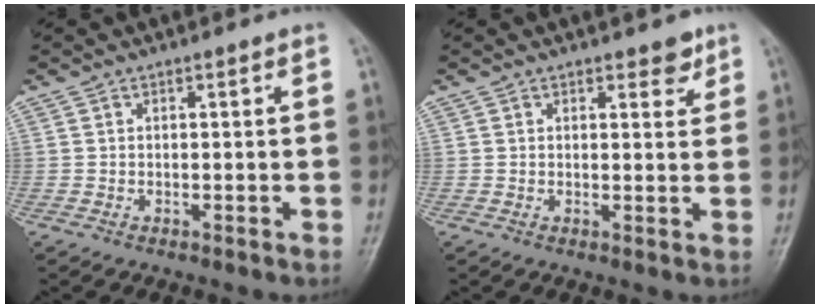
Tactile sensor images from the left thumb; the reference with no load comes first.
{"total": 2.8, "force": [1.9, 1.4, 1.5], "torque": [-0.002, -0.011, 0.024]}